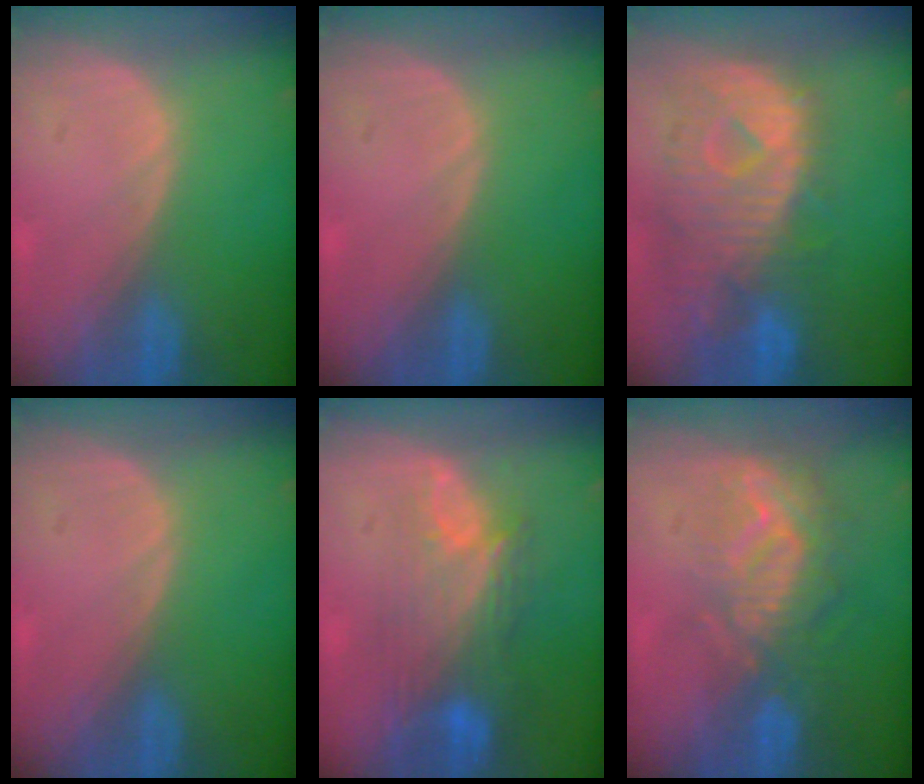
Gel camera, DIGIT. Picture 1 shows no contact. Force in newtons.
{"total": 0.0}
{"total": 11.8, "press": 10.2, "slide": 6.0}
{"total": 0.0}
{"total": 9.6, "press": 8.1, "slide": 5.1}
{"total": 9.4, "press": 8.6, "slide": 3.9}